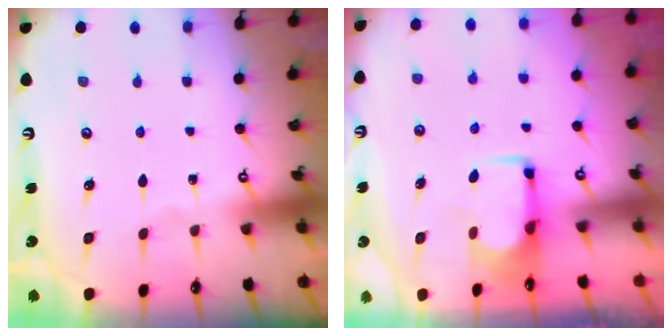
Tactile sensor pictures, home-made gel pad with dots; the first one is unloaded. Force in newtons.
{"total": 1.9, "press": 1.6, "slide": 1.0}